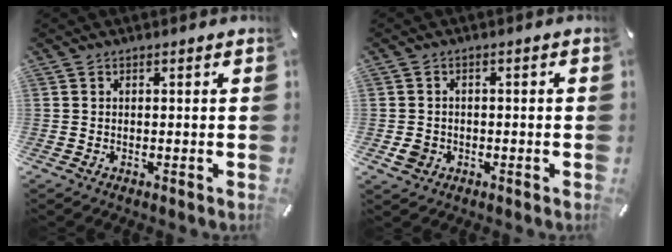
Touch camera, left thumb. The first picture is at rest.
{"total": 3.3, "force": [-1.2, 2.8, 1.1], "torque": [-0.025, 0.001, -0.023]}